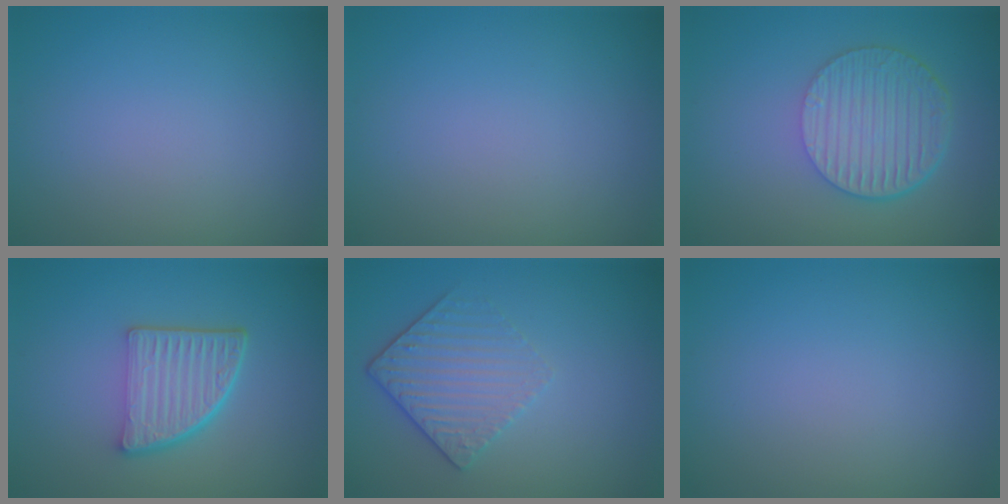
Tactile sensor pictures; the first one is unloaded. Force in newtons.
{"total": 0.0}
{"total": 6.4, "press": 4.4, "slide": 4.6}
{"total": 5.3, "press": 3.9, "slide": 3.7}
{"total": 3.6, "press": 2.6, "slide": 2.6}
{"total": 0.0}